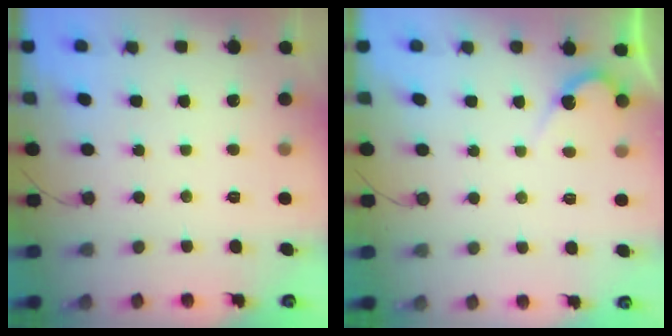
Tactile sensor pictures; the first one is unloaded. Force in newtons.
{"total": 3.6, "press": 3.6, "slide": 0.2}